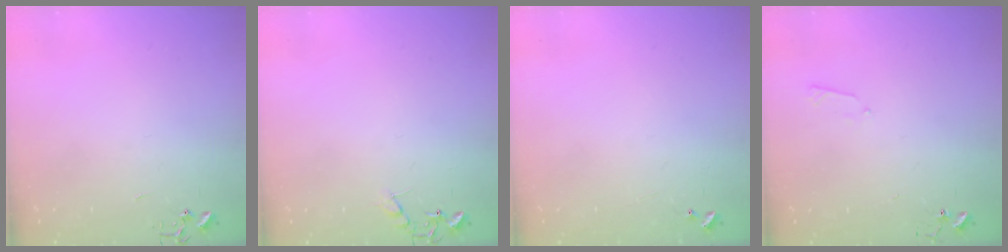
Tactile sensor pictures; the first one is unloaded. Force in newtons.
{"total": 6.8, "press": 6.8, "slide": 0.3}
{"total": 5.0, "press": 5.0, "slide": 0.6}
{"total": 4.1, "press": 4.0, "slide": 0.6}